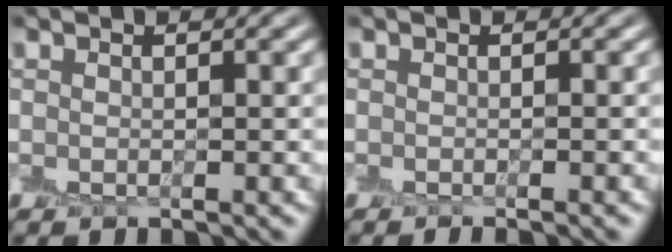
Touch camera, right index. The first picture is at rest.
{"total": 0.9, "force": [-0.7, -0.2, 0.6], "torque": [0.000, -0.007, -0.009]}